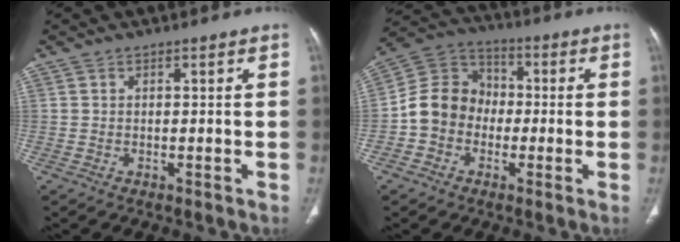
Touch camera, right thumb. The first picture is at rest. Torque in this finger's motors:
{"motor_torque": [1.30, 1.64, 0.70, -0.65, 0.03]}